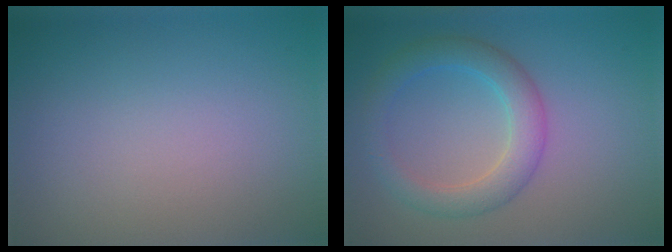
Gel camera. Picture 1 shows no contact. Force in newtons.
{"total": 3.9, "press": 3.9, "slide": 0.1}